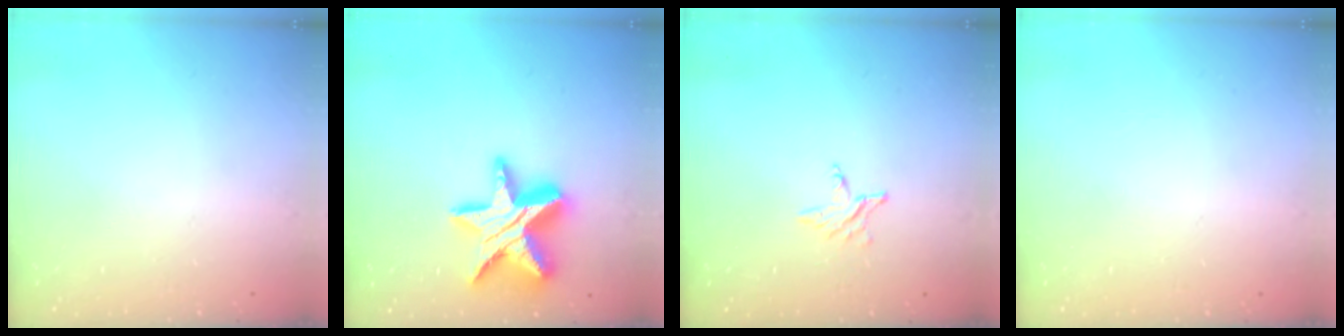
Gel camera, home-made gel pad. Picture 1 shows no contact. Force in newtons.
{"total": 18.9, "press": 18.8, "slide": 1.3}
{"total": 2.8, "press": 2.8, "slide": 0.3}
{"total": 0.0}